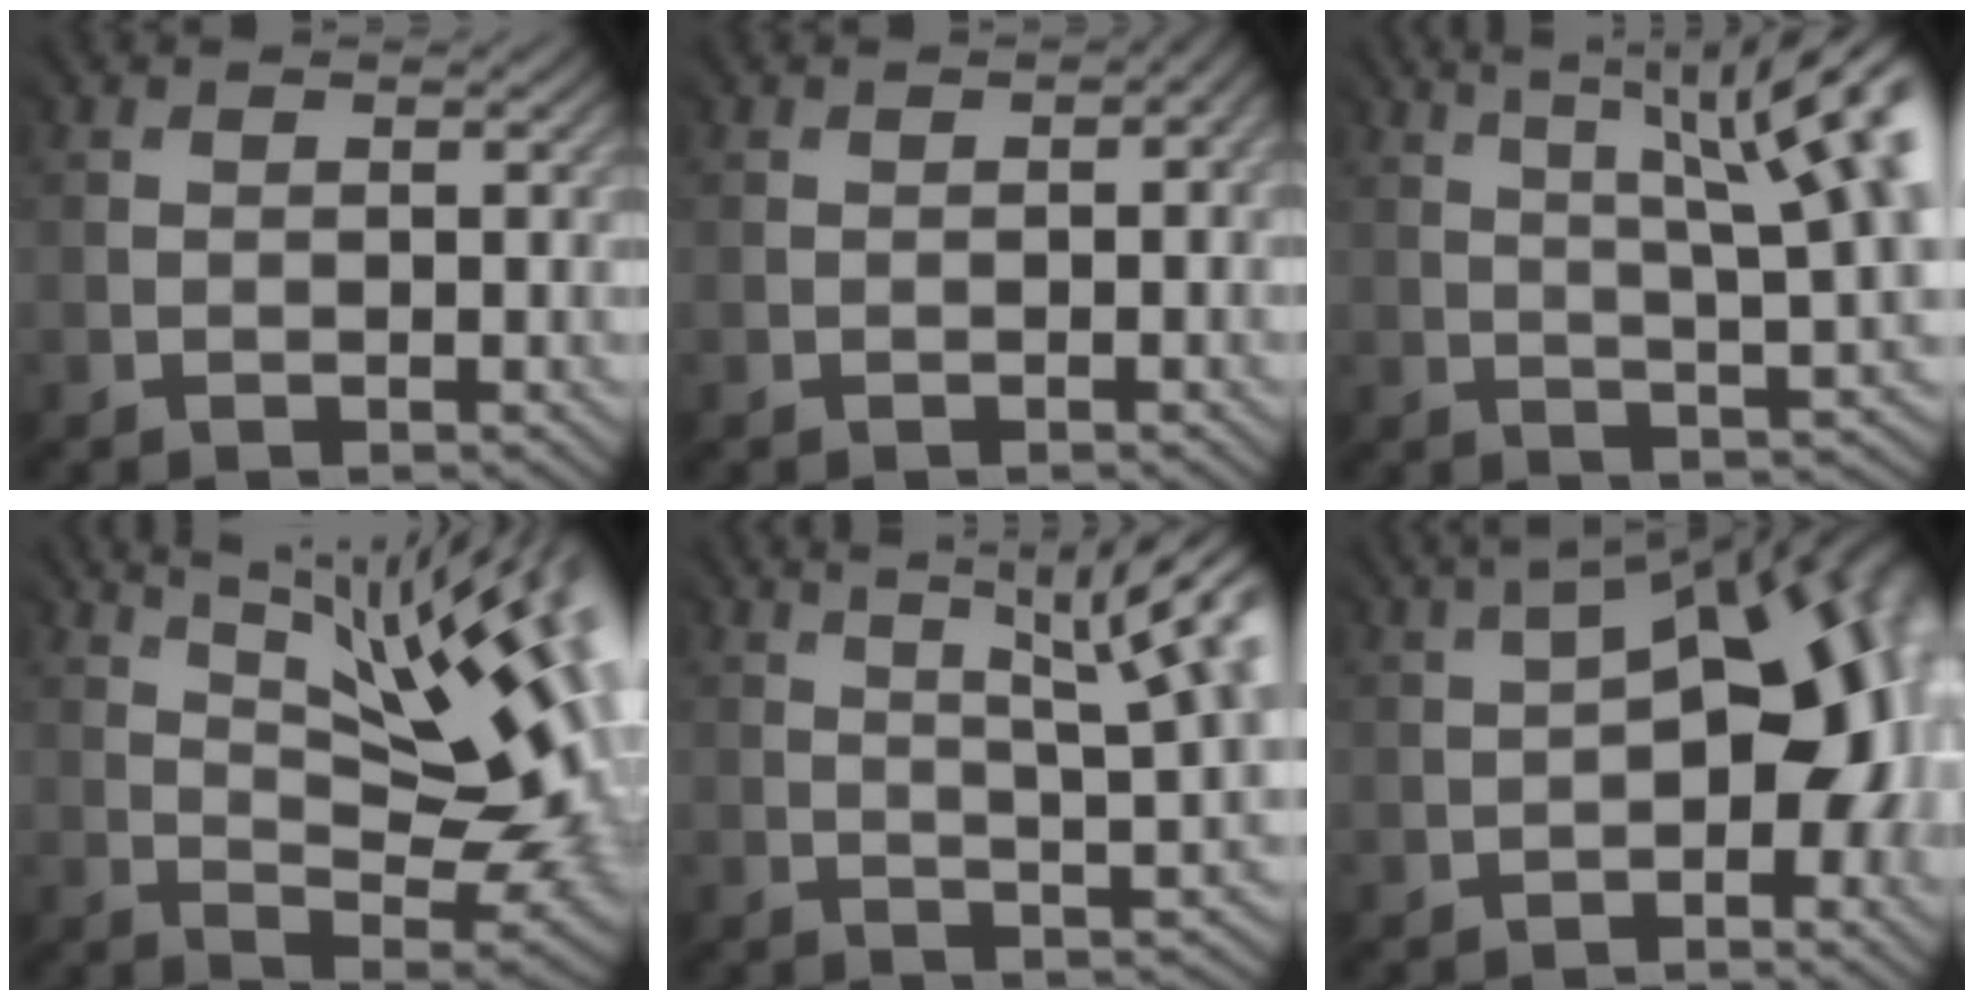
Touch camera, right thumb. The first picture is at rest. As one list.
[{"total": 0.6, "force": [-0.3, 0.5, 0.2], "torque": [0.003, -0.002, 0.001]}, {"total": 11.8, "force": [4.2, 2.4, 10.8], "torque": [-0.141, 0.026, 0.070]}, {"total": 16.2, "force": [7.6, 4.6, 13.5], "torque": [-0.208, 0.028, 0.128]}, {"total": 9.8, "force": [4.4, 2.0, 8.5], "torque": [-0.098, 0.028, 0.058]}, {"total": 12.9, "force": [-0.6, 6.2, 11.3], "torque": [-0.144, 0.001, -0.012]}]